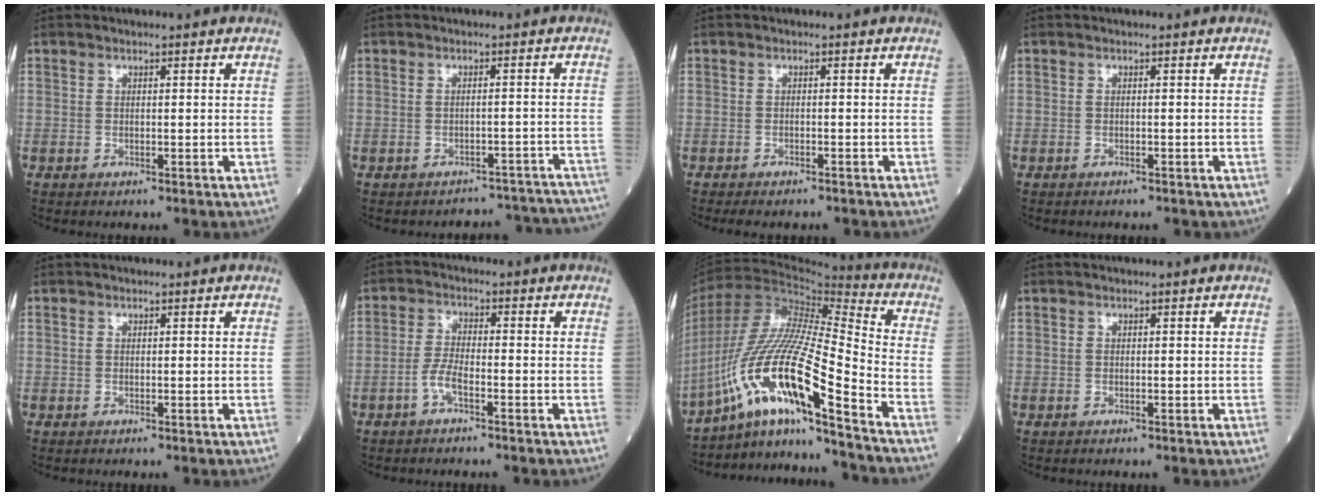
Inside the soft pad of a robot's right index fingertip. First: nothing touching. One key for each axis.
{"total": 11.8, "fx": -11.5, "fy": 2.5, "fz": 0.5, "tx": 0.014, "ty": 0.034, "tz": -0.120}
{"total": 4.3, "fx": -3.9, "fy": 1.1, "fz": 1.5, "tx": -0.014, "ty": -0.005, "tz": -0.053}
{"total": 1.4, "fx": -1.2, "fy": 0.5, "fz": 0.6, "tx": -0.015, "ty": -0.003, "tz": -0.013}
{"total": 0.0}
{"total": 3.4, "fx": -1.9, "fy": 0.7, "fz": 2.8, "tx": -0.060, "ty": 0.003, "tz": -0.040}
{"total": 18.8, "fx": -11.8, "fy": 0.3, "fz": 14.6, "tx": -0.311, "ty": -0.007, "tz": -0.216}
{"total": 0.0}